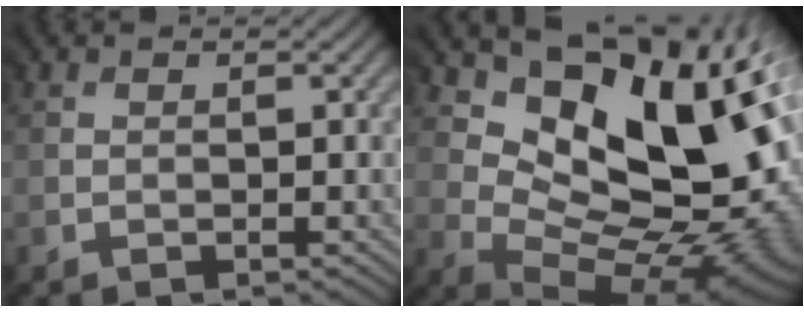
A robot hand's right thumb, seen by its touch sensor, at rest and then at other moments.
{"total": 16.1, "force": [5.8, 8.8, 12.2], "torque": [-0.178, 0.007, 0.115]}